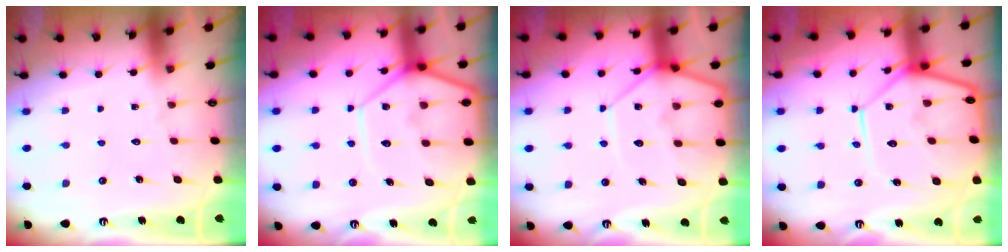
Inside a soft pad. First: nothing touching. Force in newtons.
{"total": 13.9, "press": 13.9, "slide": 1.4}
{"total": 11.0, "press": 11.0, "slide": 1.0}
{"total": 15.0, "press": 15.0, "slide": 1.5}